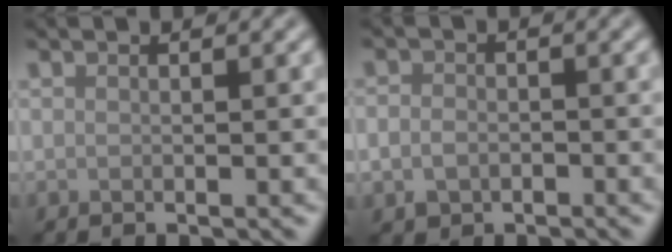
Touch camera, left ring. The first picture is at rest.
{"total": 2.3, "force": [-0.8, 1.8, 1.1], "torque": [-0.016, -0.004, -0.019]}